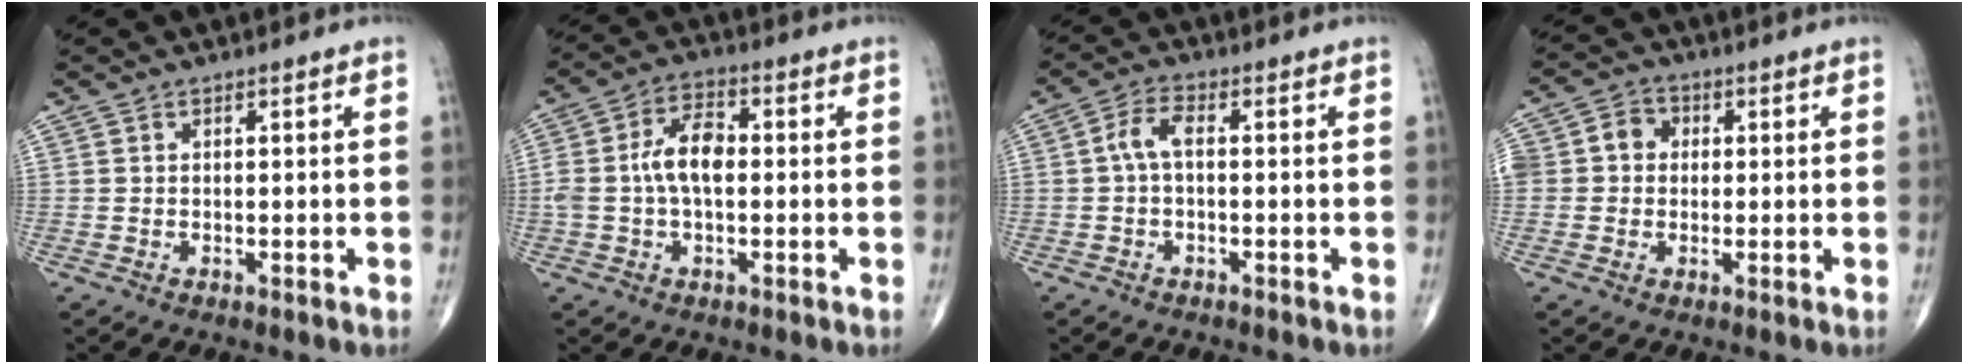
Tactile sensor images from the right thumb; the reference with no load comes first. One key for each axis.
{"total": 7.8, "fx": -0.1, "fy": 4.2, "fz": 6.6, "tx": -0.130, "ty": 0.022, "tz": -0.009}
{"total": 3.9, "fx": -0.1, "fy": 1.8, "fz": 3.5, "tx": -0.073, "ty": 0.013, "tz": -0.008}
{"total": 7.4, "fx": 0.8, "fy": 6.5, "fz": 3.5, "tx": -0.050, "ty": 0.022, "tz": 0.008}